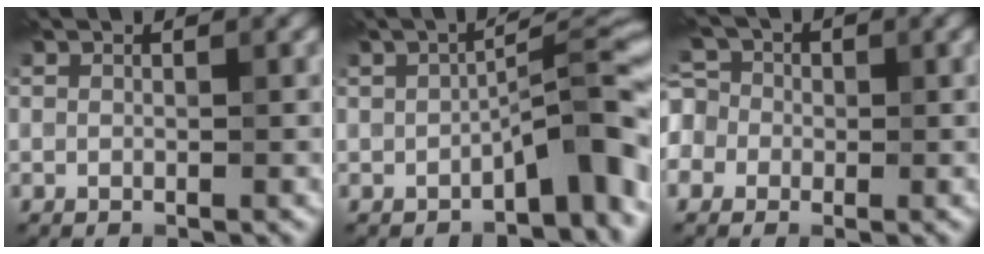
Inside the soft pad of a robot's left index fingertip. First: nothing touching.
{"total": 5.8, "force": [-2.5, 1.7, 4.9], "torque": [-0.060, 0.021, -0.043]}
{"total": 6.7, "force": [-0.1, 6.1, 2.9], "torque": [-0.077, 0.040, -0.052]}